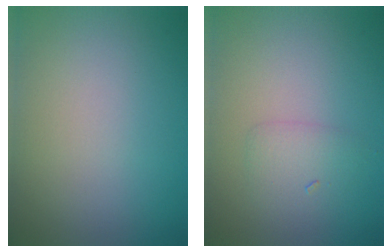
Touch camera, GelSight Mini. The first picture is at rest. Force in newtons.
{"total": 1.7, "press": 1.7, "slide": 0.1}